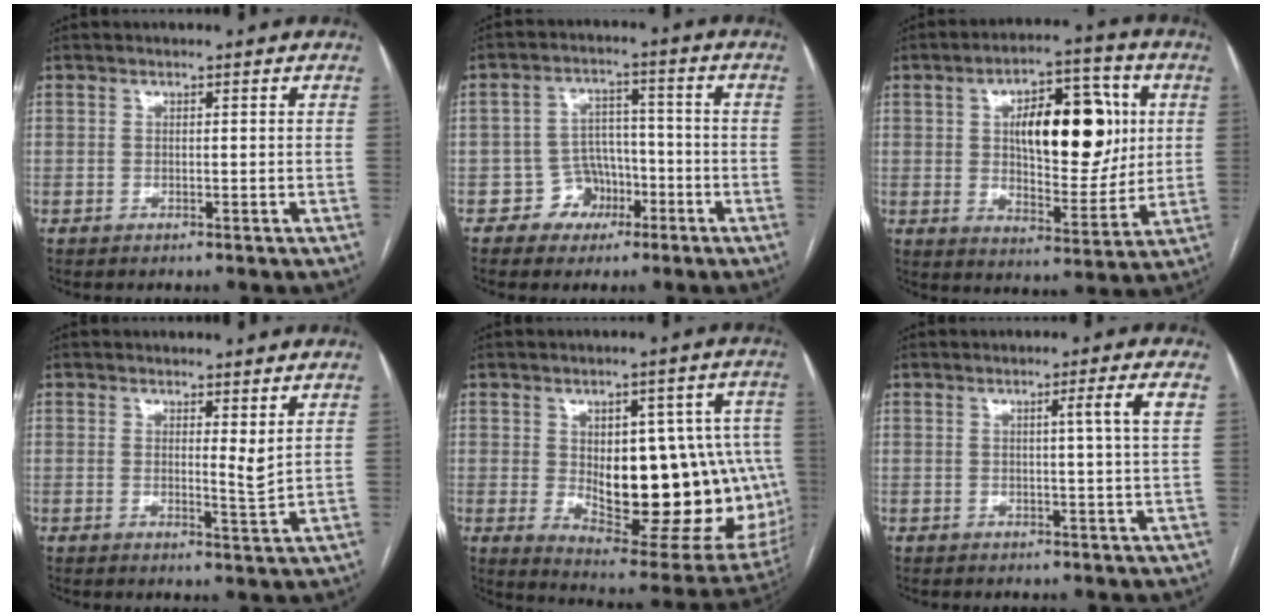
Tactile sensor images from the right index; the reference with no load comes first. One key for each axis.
{"total": 5.7, "fx": -2.7, "fy": 4.8, "fz": 1.1, "tx": -0.011, "ty": 0.019, "tz": -0.034}
{"total": 16.6, "fx": 3.6, "fy": 6.8, "fz": 14.7, "tx": -0.220, "ty": 0.022, "tz": 0.061}
{"total": 2.5, "fx": 1.4, "fy": 0.1, "fz": 2.0, "tx": -0.035, "ty": -0.012, "tz": 0.026}
{"total": 23.0, "fx": -0.8, "fy": 10.0, "fz": 20.7, "tx": -0.214, "ty": 0.013, "tz": 0.023}
{"total": 3.5, "fx": 1.0, "fy": -1.1, "fz": 3.2, "tx": -0.048, "ty": -0.003, "tz": 0.016}